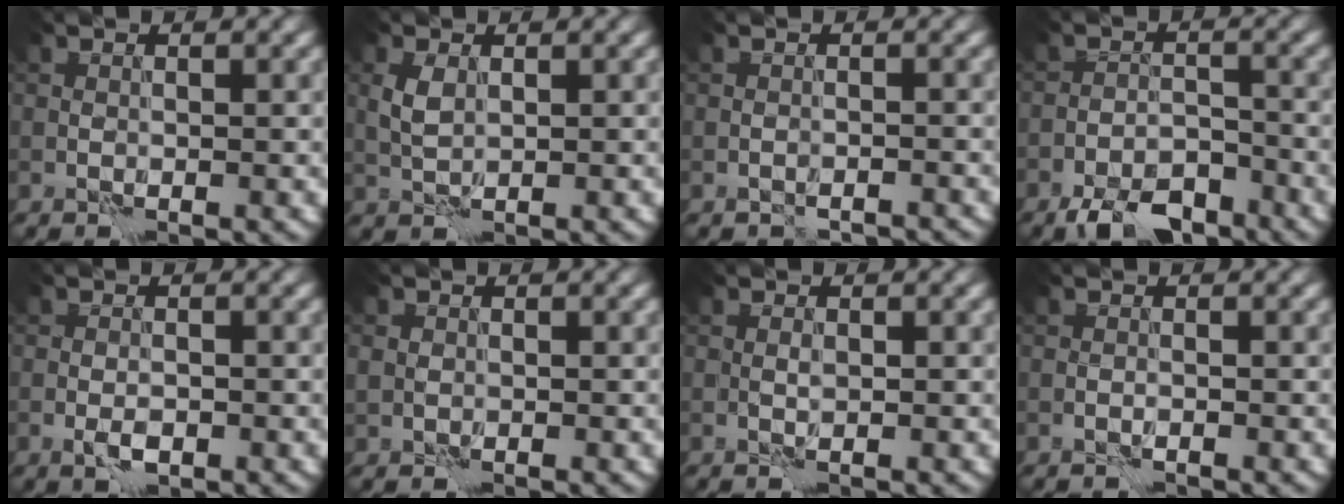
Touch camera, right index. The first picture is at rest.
{"total": 1.6, "force": [0.7, 0.9, 1.1], "torque": [-0.029, 0.001, 0.017]}
{"total": 2.2, "force": [-2.1, 0.5, 0.1], "torque": [0.000, -0.001, -0.033]}
{"total": 5.9, "force": [-4.8, 2.1, 2.6], "torque": [-0.031, -0.005, -0.087]}
{"total": 1.5, "force": [-0.7, 0.8, 1.1], "torque": [-0.020, -0.001, -0.012]}
{"total": 0.7, "force": [0.1, 0.7, 0.0], "torque": [0.001, -0.004, 0.000]}
{"total": 0.0}
{"total": 0.5, "force": [-0.5, 0.1, 0.1], "torque": [-0.003, 0.000, -0.011]}